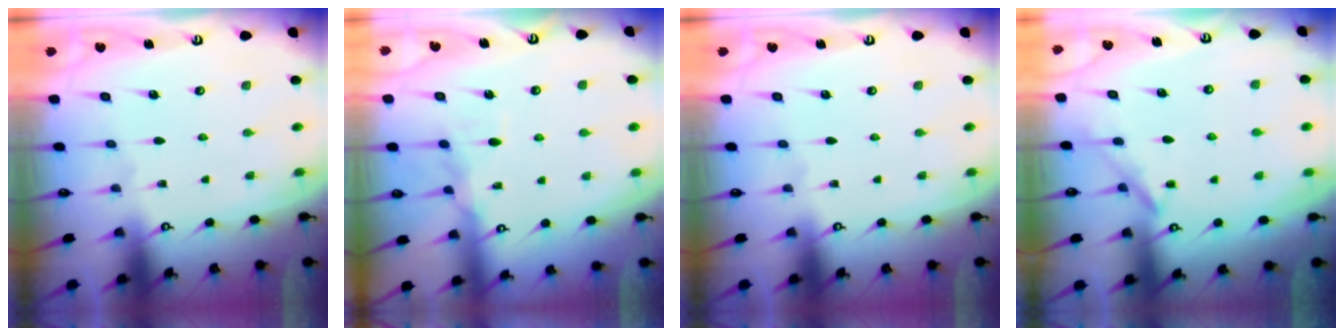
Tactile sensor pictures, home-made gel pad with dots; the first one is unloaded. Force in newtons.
{"total": 9.4, "press": 9.3, "slide": 0.8}
{"total": 0.0}
{"total": 8.0, "press": 7.9, "slide": 0.7}